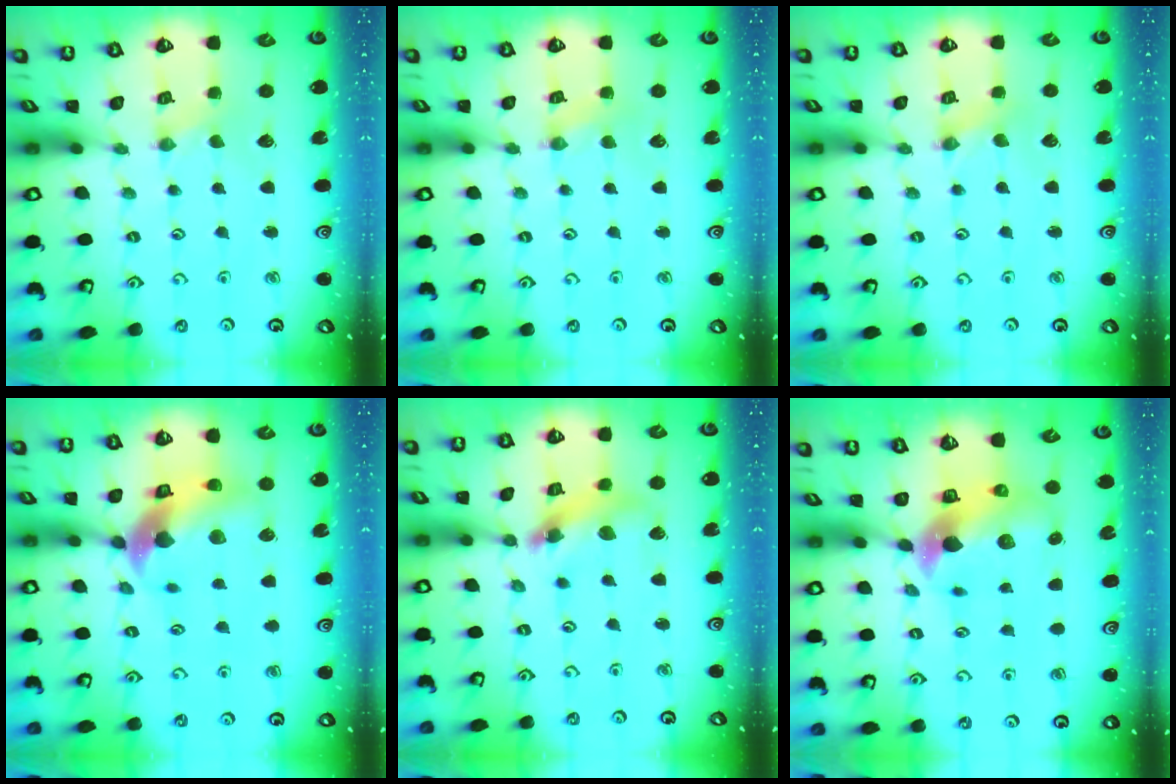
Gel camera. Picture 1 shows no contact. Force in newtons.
{"total": 1.4, "press": 1.4, "slide": 0.3}
{"total": 0.6, "press": 0.6, "slide": 0.2}
{"total": 11.5, "press": 11.4, "slide": 1.7}
{"total": 12.5, "press": 12.4, "slide": 1.7}
{"total": 7.6, "press": 7.6, "slide": 1.1}